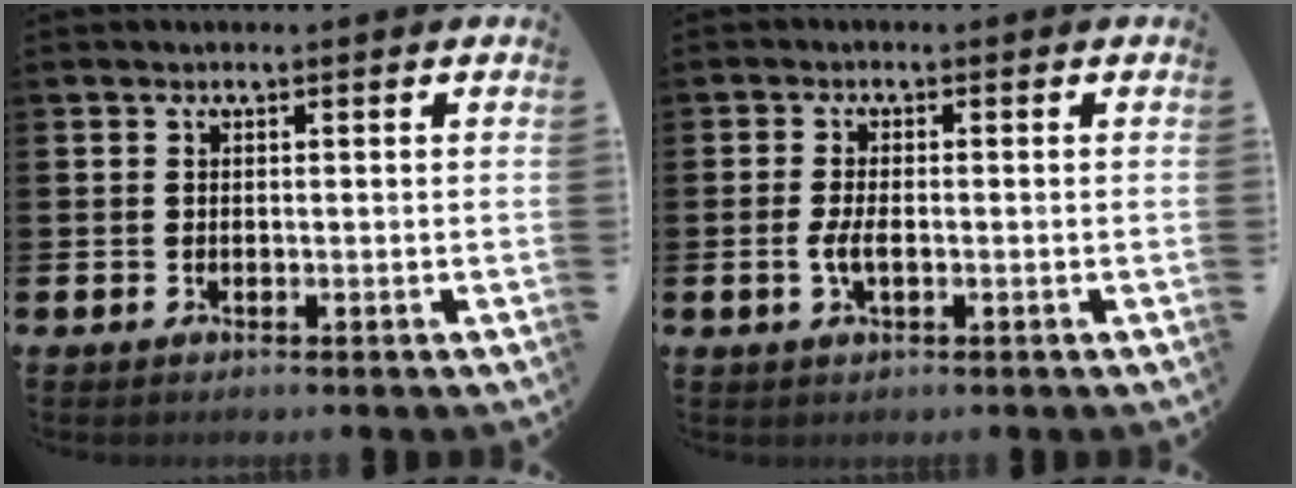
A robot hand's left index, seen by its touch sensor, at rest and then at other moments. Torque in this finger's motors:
{"motor_torque": [0.04, 0.02, 0.05, 0.05]}